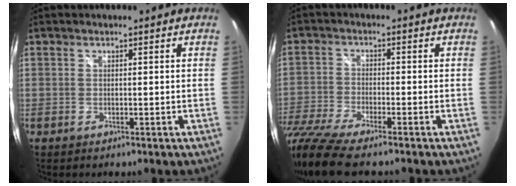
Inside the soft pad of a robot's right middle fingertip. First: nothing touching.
{"total": 12.3, "force": [-10.1, 1.6, 6.8], "torque": [-0.166, -0.040, -0.195]}